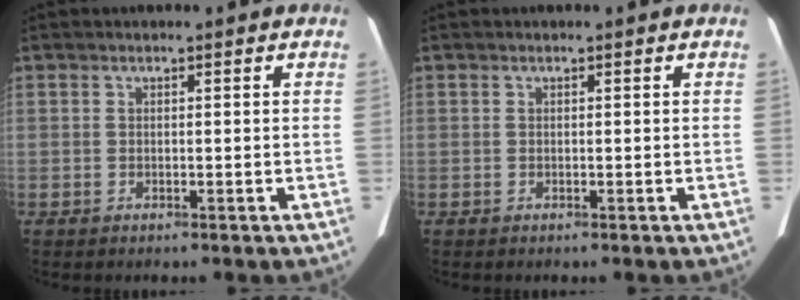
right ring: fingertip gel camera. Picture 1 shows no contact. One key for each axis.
{"total": 0.0}